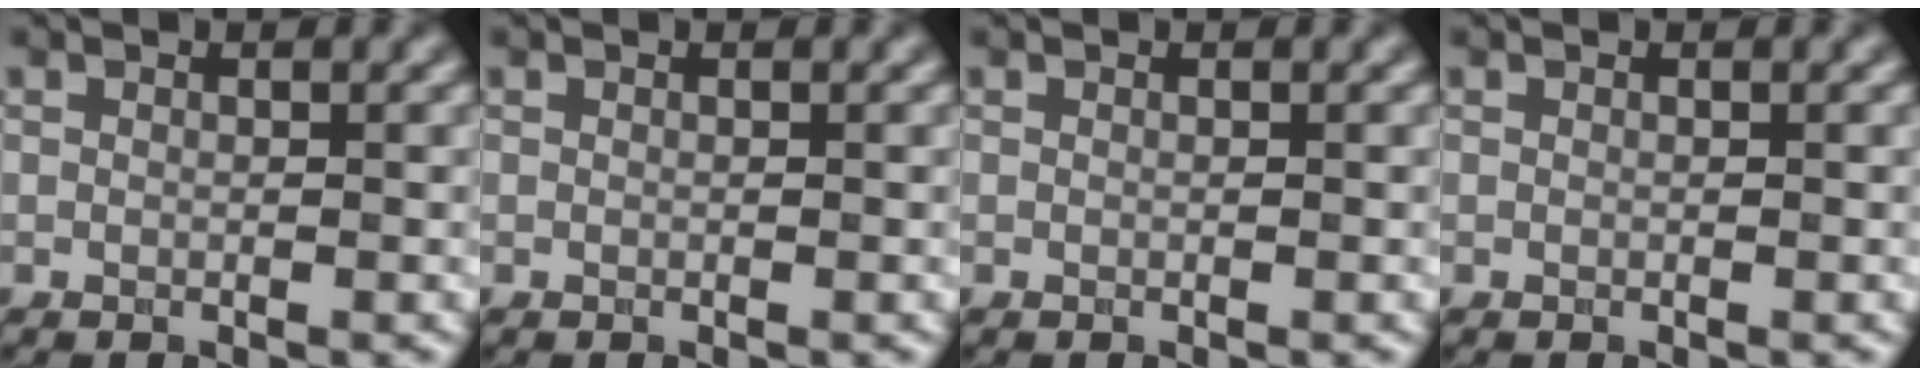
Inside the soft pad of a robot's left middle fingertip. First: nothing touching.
{"total": 0.0}
{"total": 0.0}
{"total": 0.0}